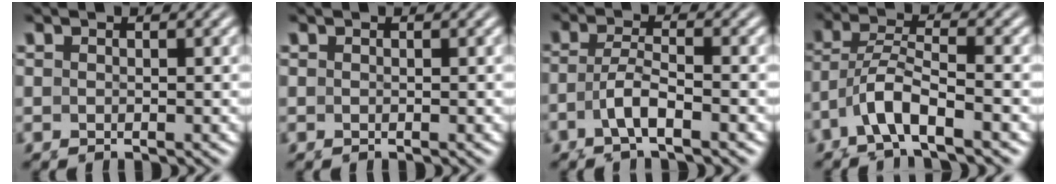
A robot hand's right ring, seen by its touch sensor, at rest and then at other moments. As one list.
[{"total": 0.0}, {"total": 3.3, "force": [-1.0, 1.3, 2.9], "torque": [-0.066, -0.015, -0.011]}, {"total": 4.4, "force": [-1.0, 2.5, 3.5], "torque": [-0.094, -0.014, -0.010]}]